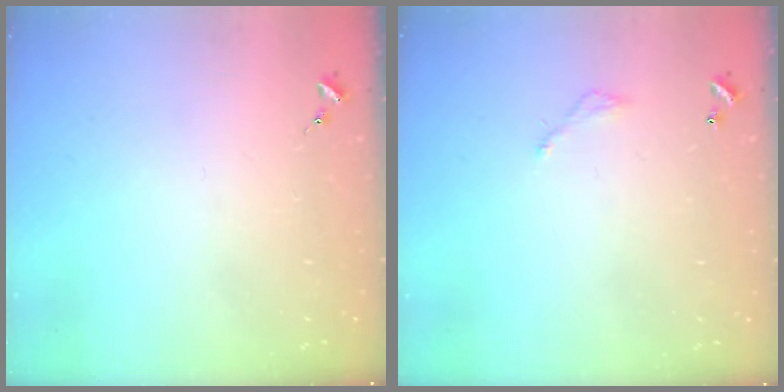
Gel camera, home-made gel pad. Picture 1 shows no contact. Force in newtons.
{"total": 3.8, "press": 3.8, "slide": 0.2}